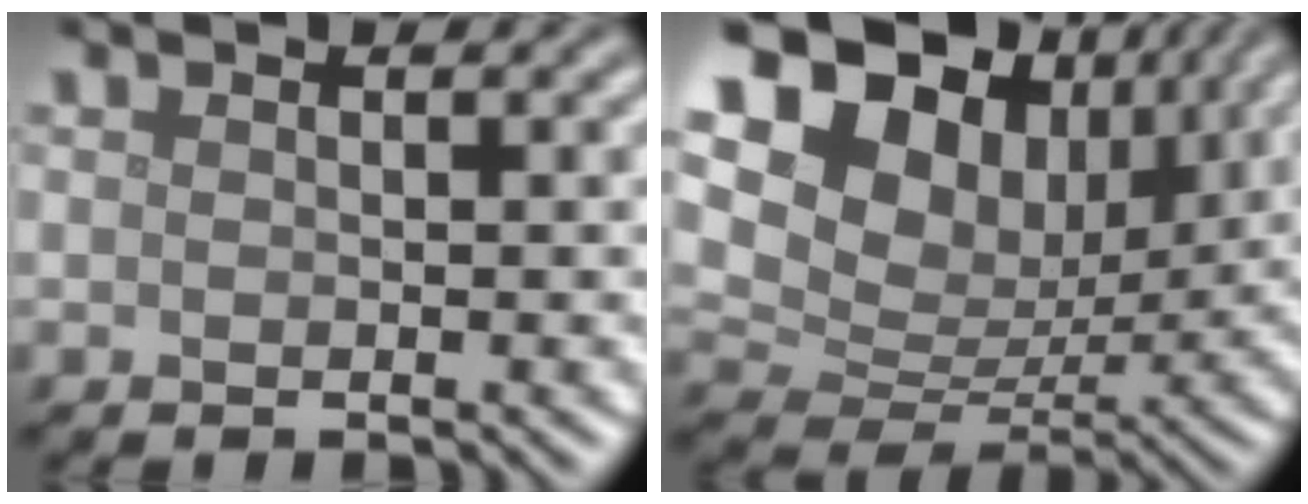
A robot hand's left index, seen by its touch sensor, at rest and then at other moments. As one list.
[{"total": 13.9, "force": [6.5, 9.6, 7.6], "torque": [-0.166, 0.020, 0.116]}]